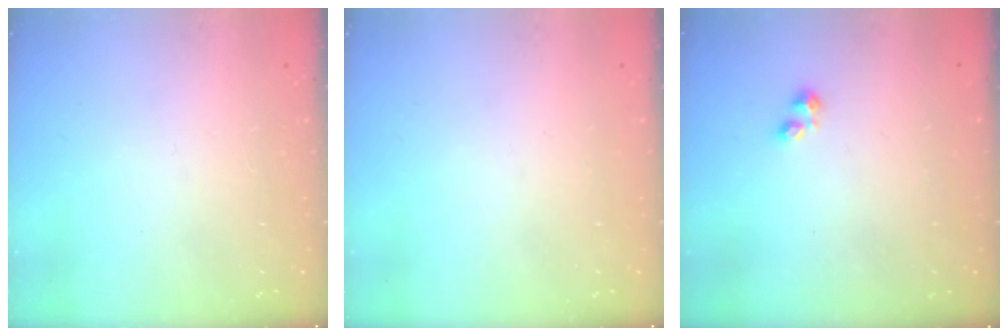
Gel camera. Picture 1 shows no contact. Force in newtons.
{"total": 0.0}
{"total": 1.0, "press": 0.9, "slide": 0.4}